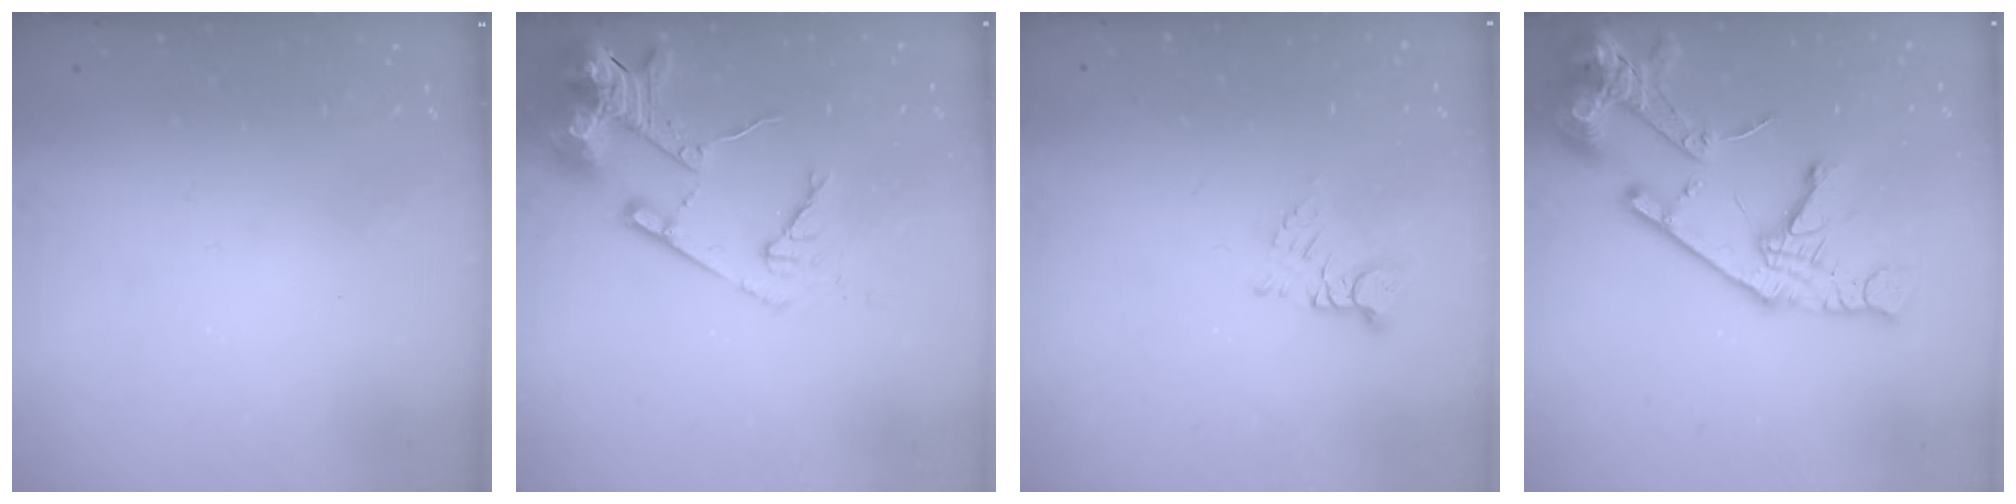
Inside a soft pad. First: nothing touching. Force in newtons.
{"total": 14.8, "press": 14.7, "slide": 1.8}
{"total": 2.8, "press": 2.8, "slide": 0.5}
{"total": 21.1, "press": 21.0, "slide": 2.3}